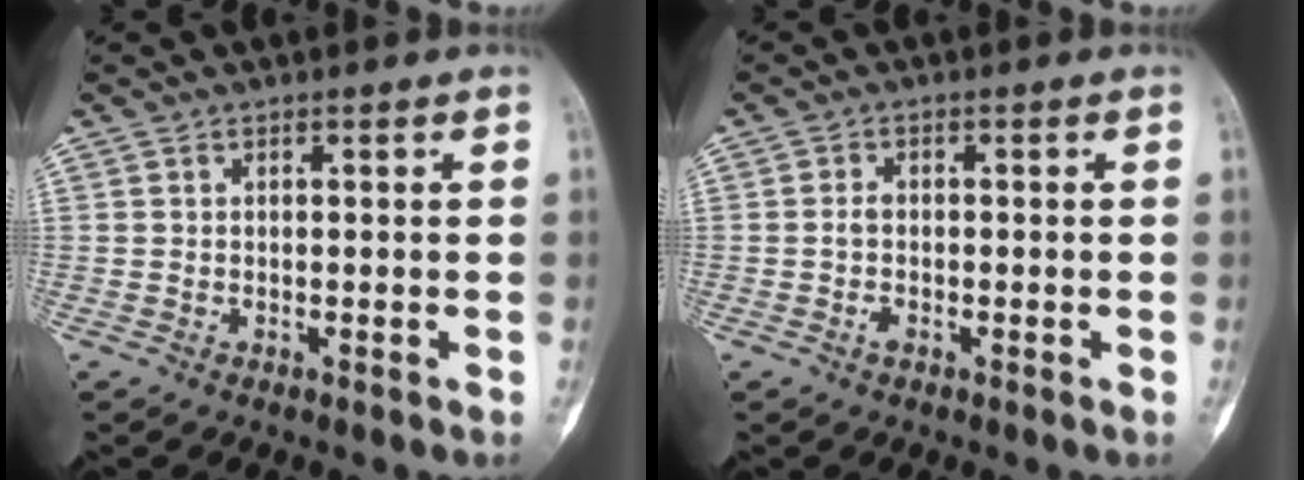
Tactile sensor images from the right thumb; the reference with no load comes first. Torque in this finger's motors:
{"motor_torque": [0.19, 0.39, 0.12, -0.49, 0.00]}